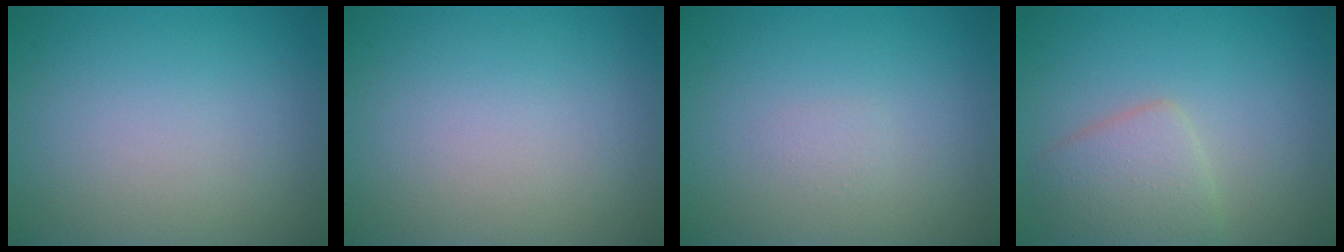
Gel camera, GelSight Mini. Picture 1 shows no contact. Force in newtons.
{"total": 0.0}
{"total": 0.5, "press": 0.5, "slide": 0.1}
{"total": 3.3, "press": 3.3, "slide": 0.2}